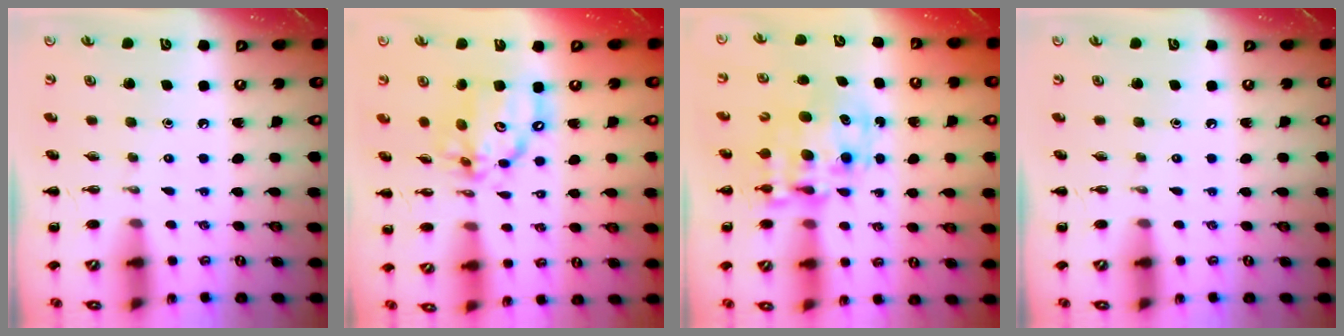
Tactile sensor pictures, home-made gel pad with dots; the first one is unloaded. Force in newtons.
{"total": 14.0, "press": 13.4, "slide": 3.8}
{"total": 12.0, "press": 11.7, "slide": 2.8}
{"total": 0.0}